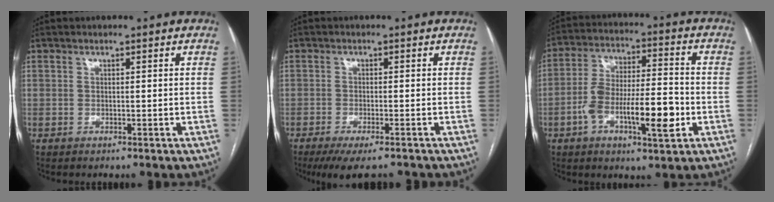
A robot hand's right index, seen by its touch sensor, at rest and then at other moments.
{"total": 9.0, "force": [-7.5, 1.6, 4.7], "torque": [-0.062, -0.016, -0.111]}
{"total": 13.4, "force": [-4.2, 3.5, 12.2], "torque": [-0.219, 0.012, -0.070]}